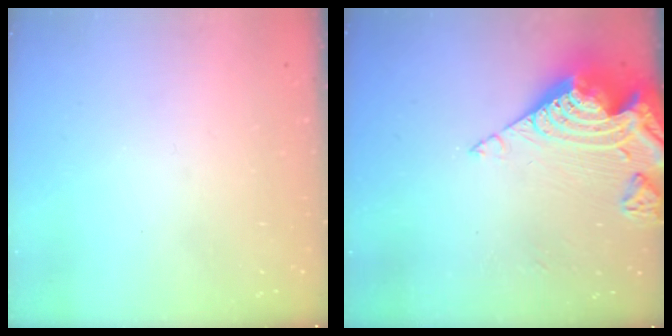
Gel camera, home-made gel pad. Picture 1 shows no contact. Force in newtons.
{"total": 21.6, "press": 21.4, "slide": 3.1}